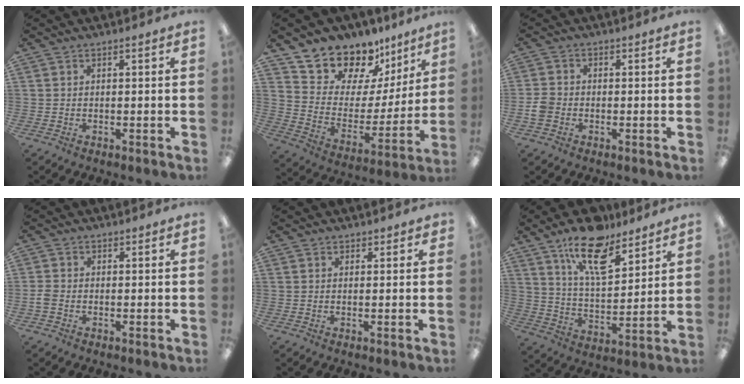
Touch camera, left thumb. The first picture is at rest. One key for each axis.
{"total": 14.7, "fx": 12.7, "fy": 7.2, "fz": 1.5, "tx": -0.055, "ty": -0.115, "tz": 0.237}
{"total": 3.7, "fx": -1.2, "fy": 3.0, "fz": 1.7, "tx": -0.025, "ty": 0.011, "tz": -0.020}
{"total": 2.1, "fx": -0.7, "fy": 1.5, "fz": 1.3, "tx": -0.022, "ty": 0.003, "tz": -0.011}
{"total": 1.2, "fx": 0.8, "fy": 0.8, "fz": 0.1, "tx": 0.006, "ty": -0.001, "tz": 0.014}
{"total": 15.9, "fx": 11.1, "fy": 6.6, "fz": 9.3, "tx": -0.151, "ty": -0.053, "tz": 0.190}